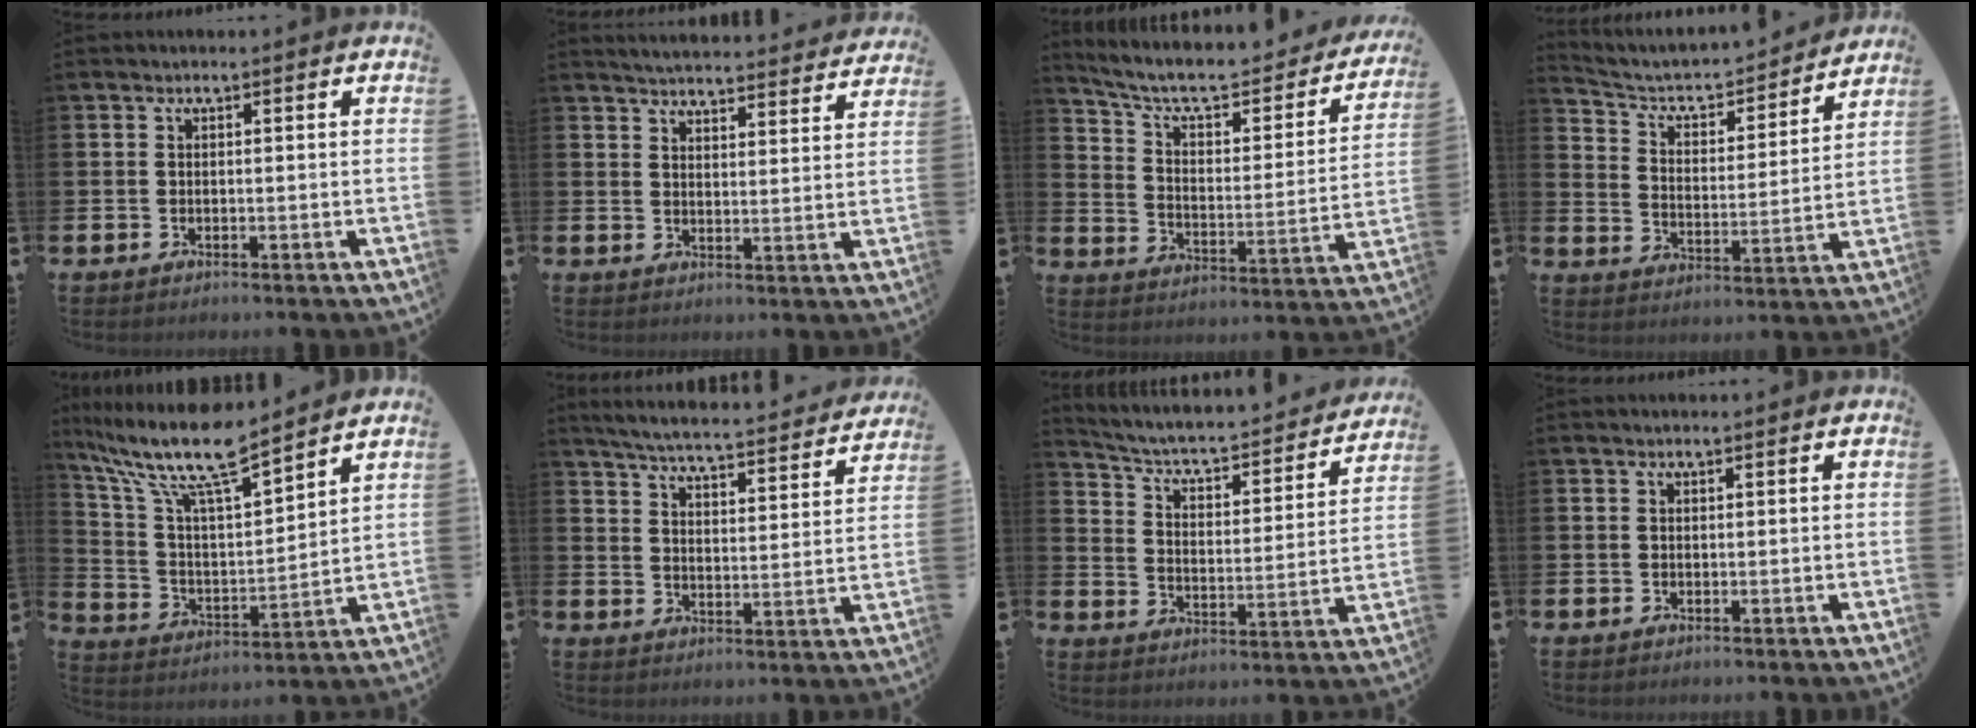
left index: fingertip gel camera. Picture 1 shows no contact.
{"total": 4.7, "force": [4.7, 0.4, 0.3], "torque": [-0.020, -0.035, 0.082]}
{"total": 8.1, "force": [6.7, 2.7, 3.7], "torque": [-0.093, -0.048, 0.107]}
{"total": 5.3, "force": [4.7, 1.9, 1.7], "torque": [-0.057, -0.040, 0.071]}
{"total": 11.8, "force": [10.1, 1.8, 5.8], "torque": [-0.156, -0.053, 0.174]}
{"total": 5.6, "force": [5.4, 0.2, 1.5], "torque": [-0.055, -0.042, 0.091]}
{"total": 5.0, "force": [4.3, 1.4, 2.0], "torque": [-0.070, -0.039, 0.063]}
{"total": 0.0}